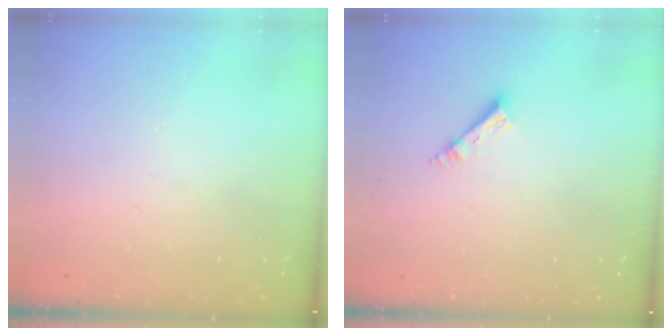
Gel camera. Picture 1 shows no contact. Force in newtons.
{"total": 4.2, "press": 4.2, "slide": 0.2}